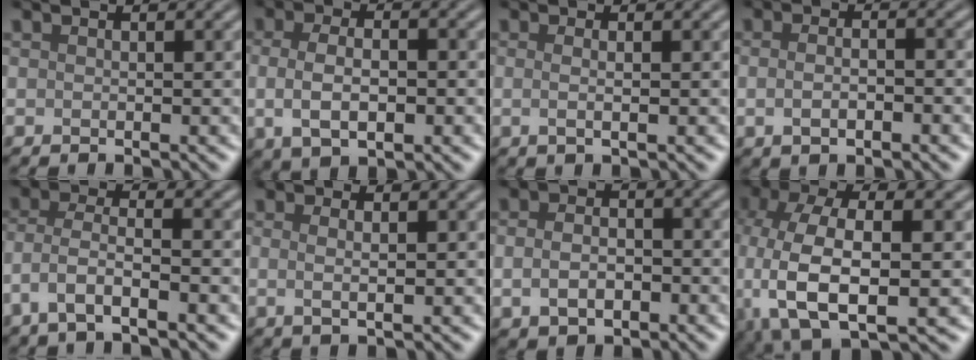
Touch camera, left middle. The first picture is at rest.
{"total": 4.8, "force": [-0.5, 2.4, 4.2], "torque": [-0.081, -0.009, 0.000]}
{"total": 1.4, "force": [0.0, 0.4, 1.3], "torque": [-0.023, -0.003, -0.004]}
{"total": 3.4, "force": [-0.6, 1.6, 2.9], "torque": [-0.040, -0.005, -0.011]}
{"total": 4.1, "force": [-2.4, 1.0, 3.2], "torque": [-0.068, 0.000, -0.053]}
{"total": 1.7, "force": [0.2, 0.5, 1.6], "torque": [-0.027, -0.001, 0.001]}
{"total": 3.4, "force": [-0.8, 2.2, 2.4], "torque": [-0.049, -0.003, -0.017]}
{"total": 11.1, "force": [-2.4, 5.4, 9.4], "torque": [-0.208, -0.011, -0.040]}